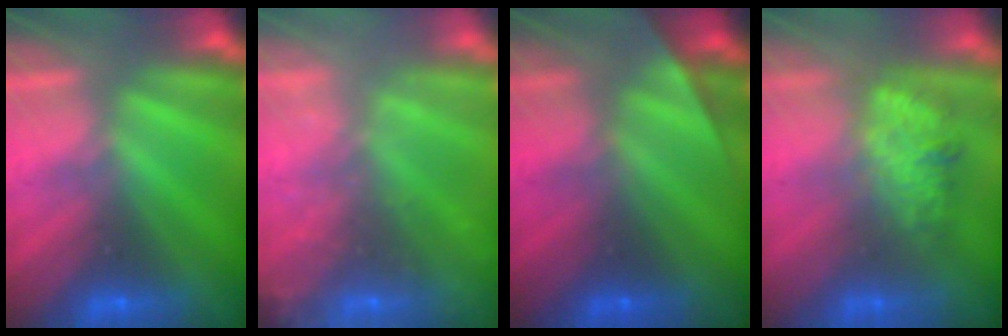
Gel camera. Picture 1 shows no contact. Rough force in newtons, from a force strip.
{"total": 7.9}
{"total": 2.1}
{"total": 2.6}